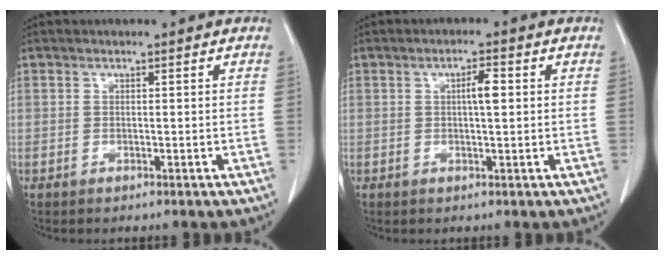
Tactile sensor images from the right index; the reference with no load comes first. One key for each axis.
{"total": 2.7, "fx": 0.5, "fy": 0.3, "fz": 2.6, "tx": -0.044, "ty": 0.004, "tz": 0.009}